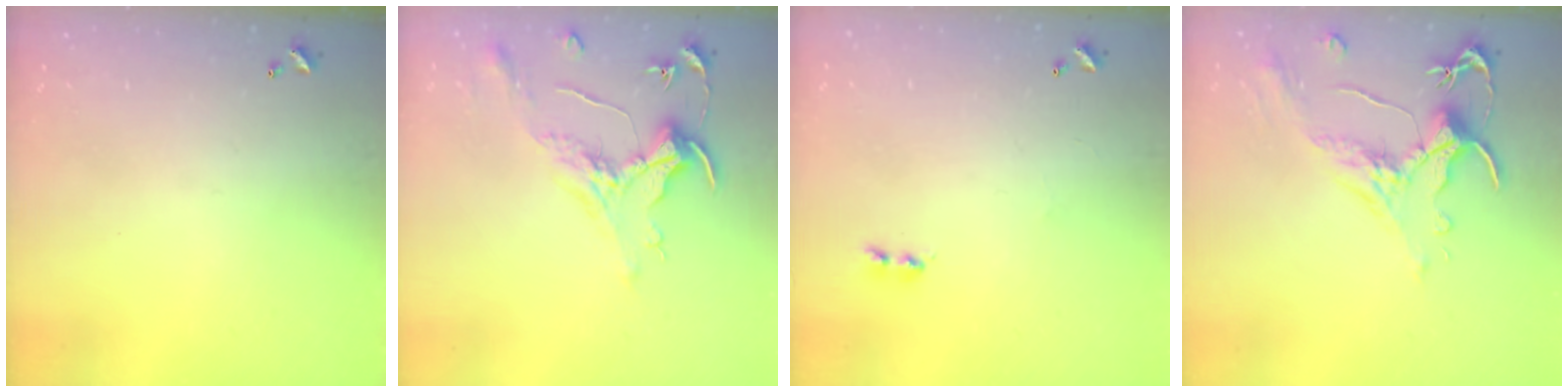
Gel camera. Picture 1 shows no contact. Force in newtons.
{"total": 1.6, "press": 1.4, "slide": 0.7}
{"total": 2.2, "press": 2.1, "slide": 0.6}
{"total": 1.5, "press": 1.0, "slide": 1.1}